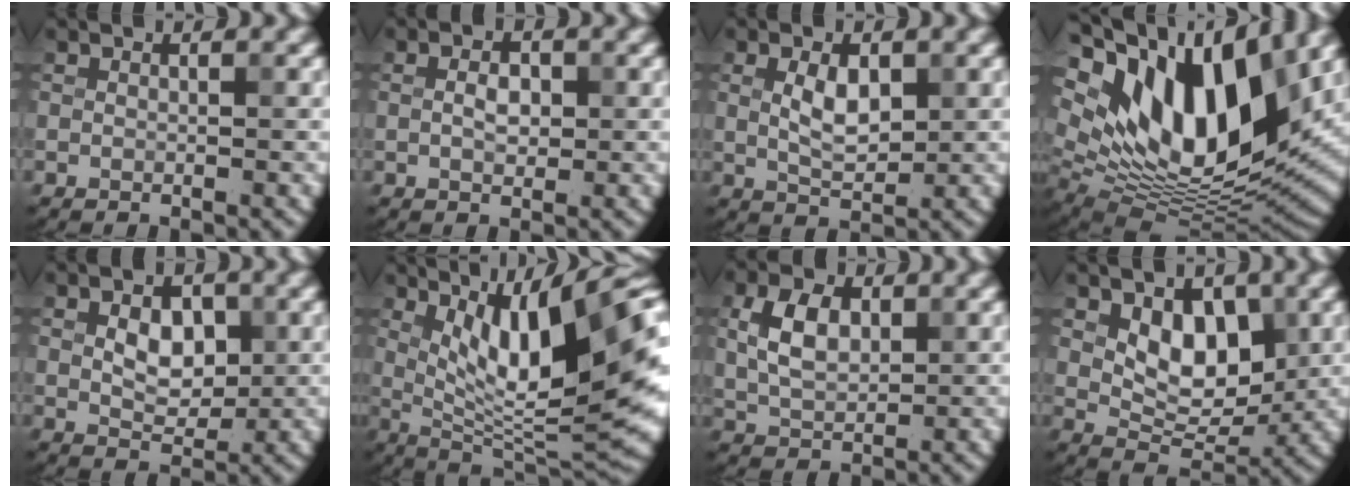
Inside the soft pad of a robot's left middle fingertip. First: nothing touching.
{"total": 2.0, "force": [0.1, 1.2, 1.6], "torque": [-0.030, 0.002, 0.001]}
{"total": 3.3, "force": [0.7, 1.8, 2.7], "torque": [-0.057, 0.000, 0.016]}
{"total": 16.8, "force": [6.8, 8.4, 12.9], "torque": [-0.234, 0.012, 0.116]}
{"total": 3.7, "force": [0.7, 2.3, 2.8], "torque": [-0.046, -0.001, 0.011]}
{"total": 13.9, "force": [3.6, 3.8, 12.9], "torque": [-0.176, 0.002, 0.060]}
{"total": 4.5, "force": [1.0, 2.9, 3.4], "torque": [-0.074, 0.006, 0.017]}
{"total": 5.1, "force": [1.3, 3.2, 3.8], "torque": [-0.055, -0.009, 0.022]}